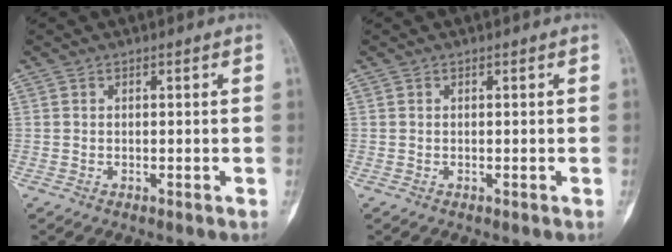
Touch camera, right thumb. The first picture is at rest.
{"total": 0.0}